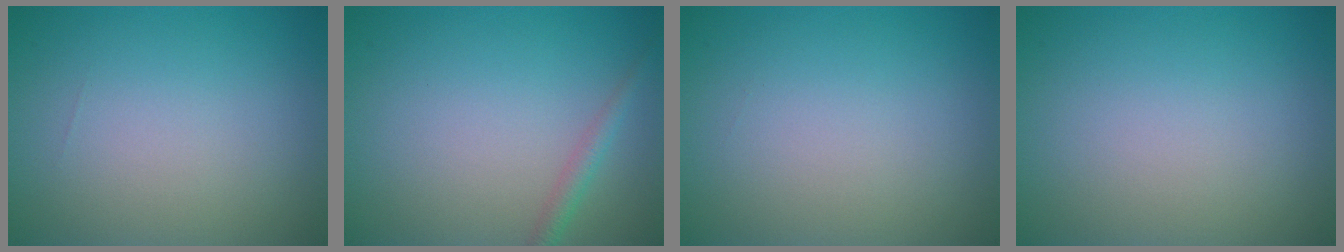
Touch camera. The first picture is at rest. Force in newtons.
{"total": 1.5, "press": 1.5, "slide": 0.1}
{"total": 0.0}
{"total": 0.0}